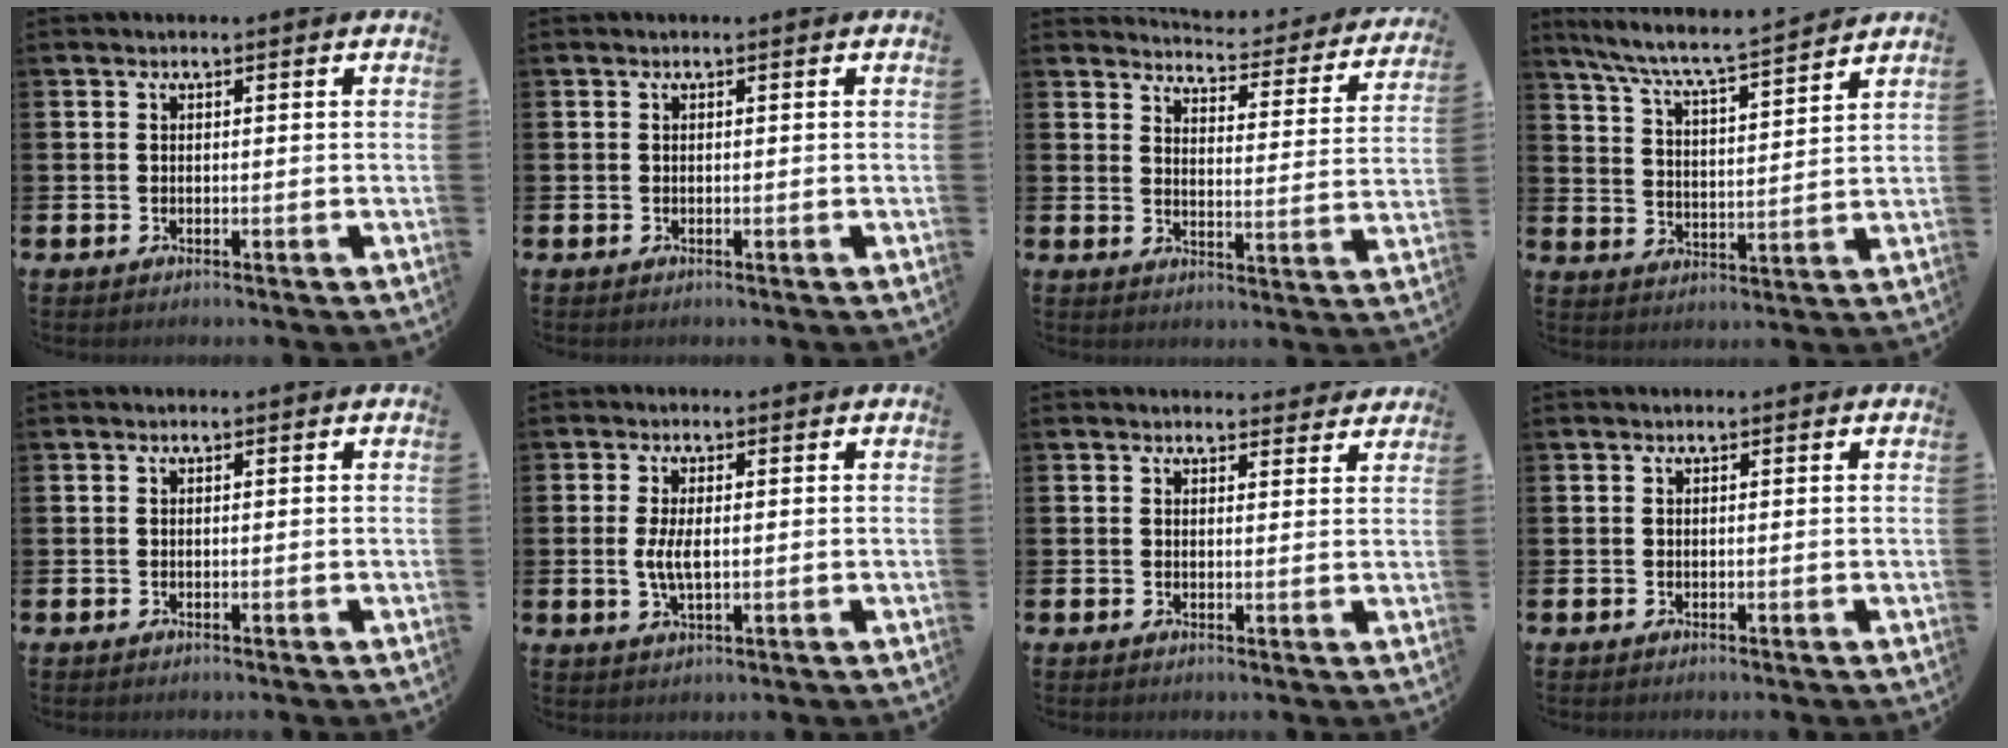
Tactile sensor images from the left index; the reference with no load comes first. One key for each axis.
{"total": 0.0}
{"total": 4.6, "fx": 4.5, "fy": 0.5, "fz": 0.8, "tx": -0.034, "ty": -0.040, "tz": 0.073}
{"total": 7.1, "fx": 6.7, "fy": 0.1, "fz": 2.4, "tx": -0.076, "ty": -0.051, "tz": 0.113}
{"total": 0.0}
{"total": 3.8, "fx": 0.2, "fy": 1.6, "fz": 3.5, "tx": -0.073, "ty": 0.002, "tz": -0.001}
{"total": 2.3, "fx": 2.3, "fy": 0.6, "fz": -0.1, "tx": 0.013, "ty": -0.016, "tz": 0.038}
{"total": 0.0}